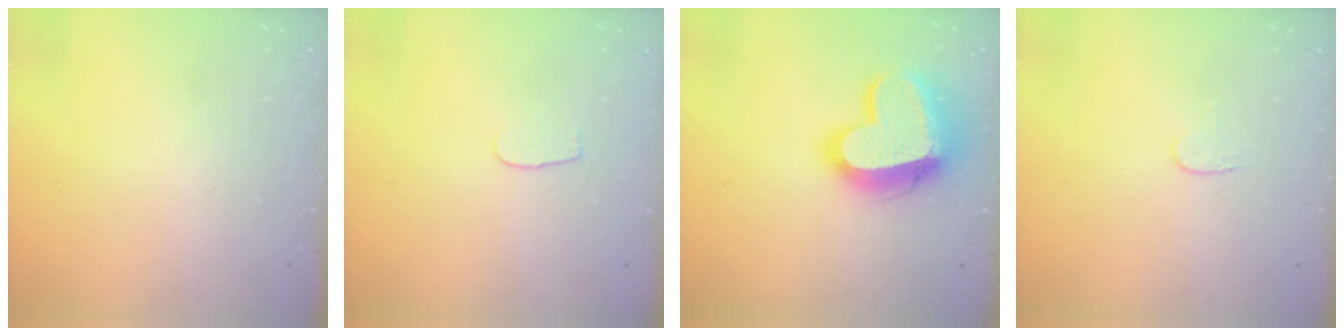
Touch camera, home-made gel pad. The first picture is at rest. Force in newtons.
{"total": 3.2, "press": 3.2, "slide": 0.3}
{"total": 19.4, "press": 19.3, "slide": 1.7}
{"total": 3.9, "press": 3.8, "slide": 0.4}